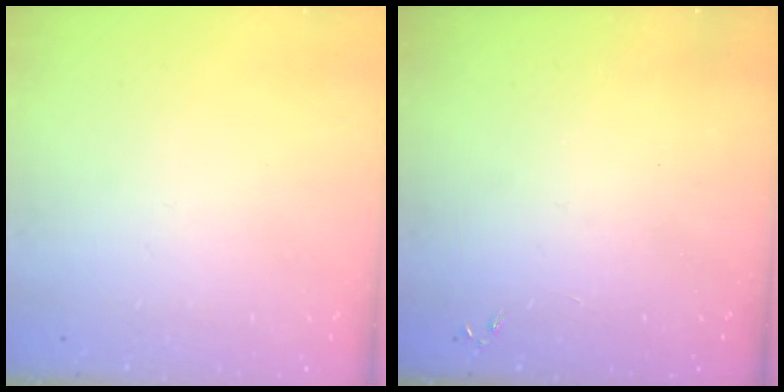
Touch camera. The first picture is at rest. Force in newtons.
{"total": 0.0}